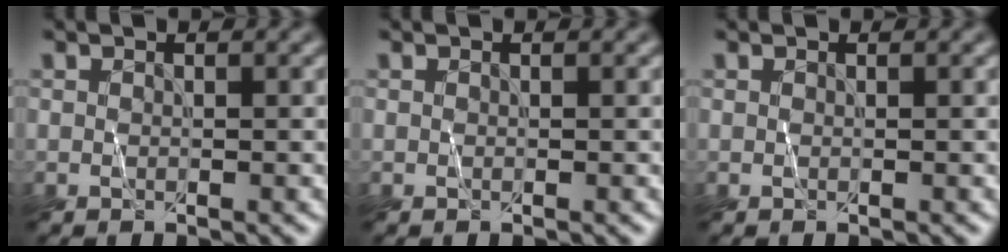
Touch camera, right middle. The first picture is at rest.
{"total": 0.0}
{"total": 0.0}